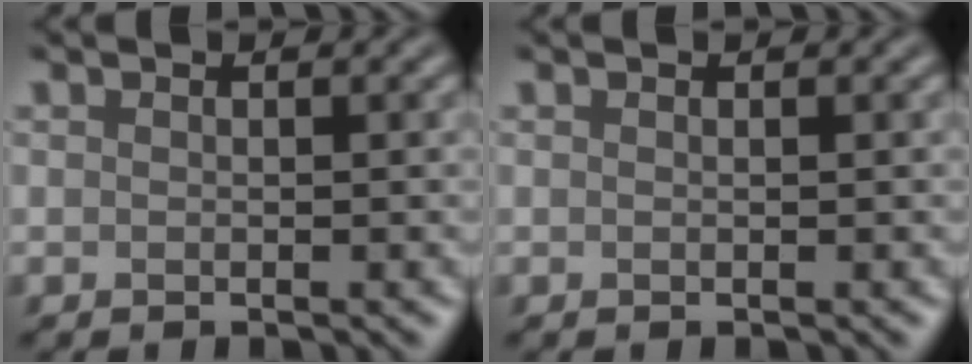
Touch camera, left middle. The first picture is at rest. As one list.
[{"total": 0.0}]